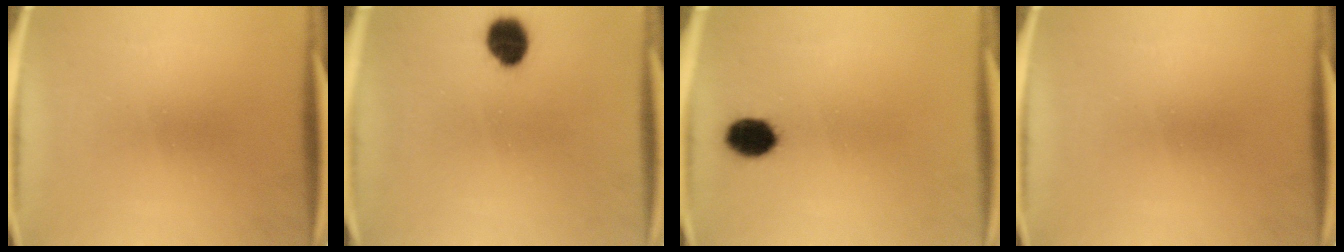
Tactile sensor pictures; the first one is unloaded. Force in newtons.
{"total": 7.0}
{"total": 6.3}
{"total": 0.0}